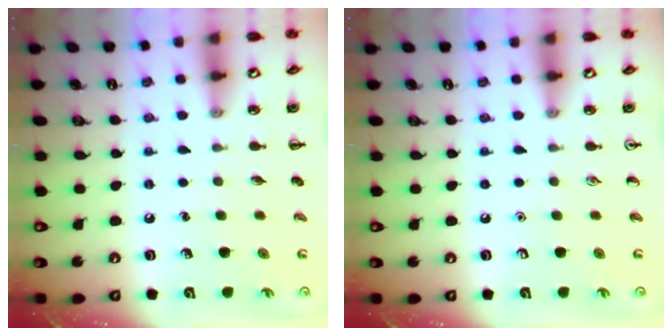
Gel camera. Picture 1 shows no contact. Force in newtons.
{"total": 0.0}